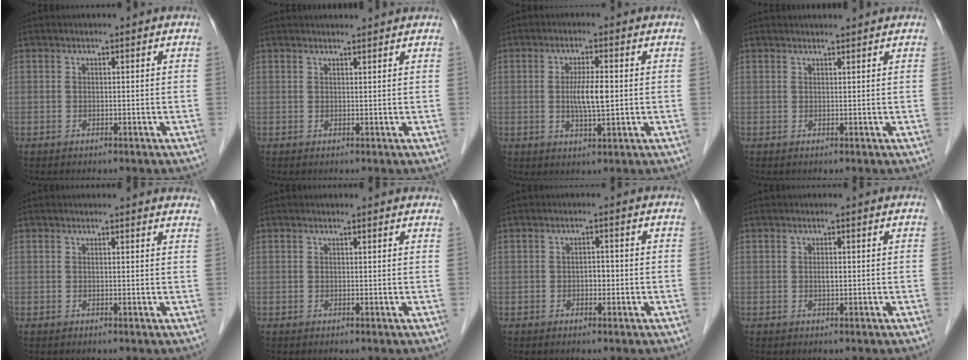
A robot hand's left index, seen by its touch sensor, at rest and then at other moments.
{"total": 4.4, "force": [4.2, -0.1, 1.1], "torque": [-0.014, 0.020, 0.048]}
{"total": 5.0, "force": [0.1, 0.8, 4.9], "torque": [-0.094, -0.001, 0.001]}
{"total": 3.7, "force": [3.6, -0.2, 0.9], "torque": [-0.011, 0.019, 0.043]}
{"total": 5.6, "force": [5.4, 0.6, 1.3], "torque": [-0.007, -0.002, 0.034]}
{"total": 3.0, "force": [2.9, 0.3, 0.8], "torque": [-0.014, 0.007, 0.020]}
{"total": 1.6, "force": [-0.4, 1.0, 1.2], "torque": [-0.015, 0.004, -0.006]}
{"total": 0.9, "force": [0.0, 0.3, 0.8], "torque": [-0.015, 0.000, 0.001]}